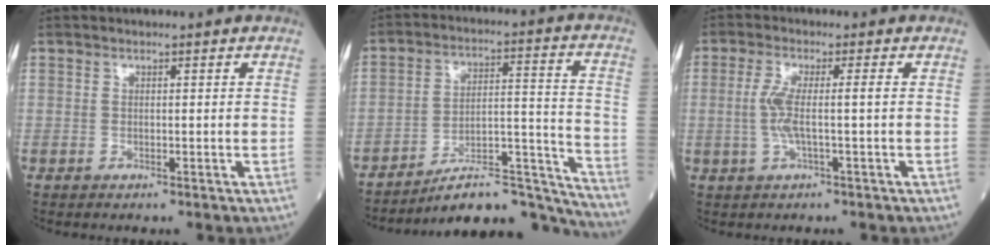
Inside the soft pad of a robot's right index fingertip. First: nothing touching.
{"total": 16.0, "force": [-15.3, 1.3, 4.3], "torque": [-0.040, 0.058, -0.234]}
{"total": 4.2, "force": [-0.2, 0.2, 4.1], "torque": [-0.099, 0.006, -0.004]}